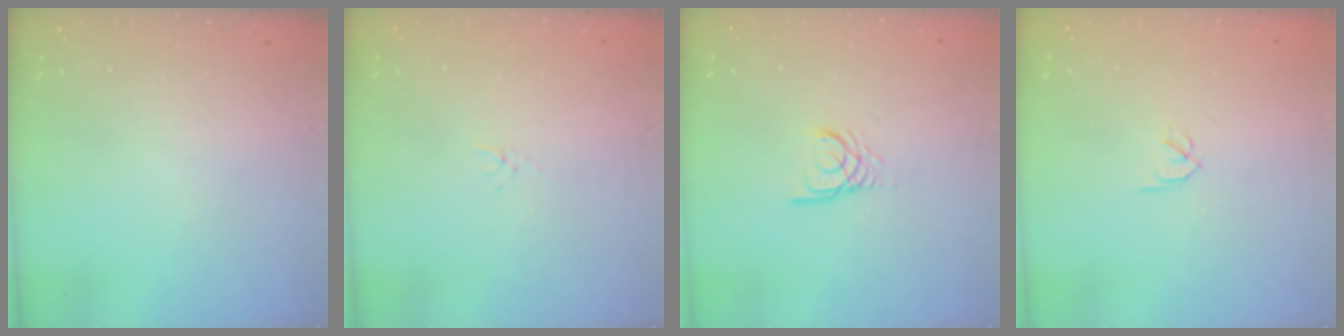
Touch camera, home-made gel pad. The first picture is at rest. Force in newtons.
{"total": 1.0, "press": 1.0, "slide": 0.3}
{"total": 3.1, "press": 3.0, "slide": 0.2}
{"total": 1.8, "press": 1.7, "slide": 0.5}